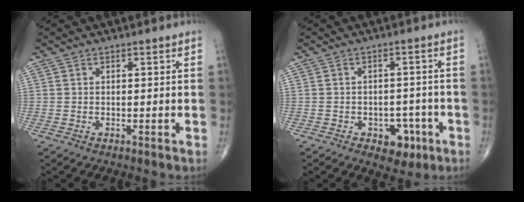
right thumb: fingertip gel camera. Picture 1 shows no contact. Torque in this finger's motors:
{"motor_torque": [2.47, 1.31, 0.34, -0.06, 0.00]}